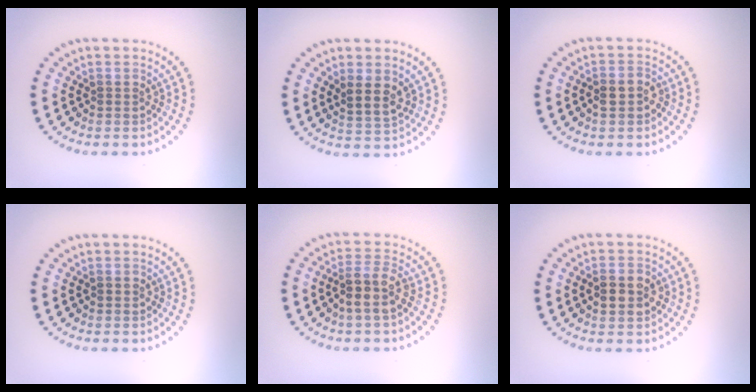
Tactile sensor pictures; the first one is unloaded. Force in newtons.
{"total": 2.6, "press": 2.3, "slide": 1.1}
{"total": 2.1, "press": 2.0, "slide": 0.6}
{"total": 0.7, "press": 0.7, "slide": 0.1}
{"total": 2.9, "press": 2.4, "slide": 1.5}
{"total": 3.3, "press": 3.3, "slide": 0.1}